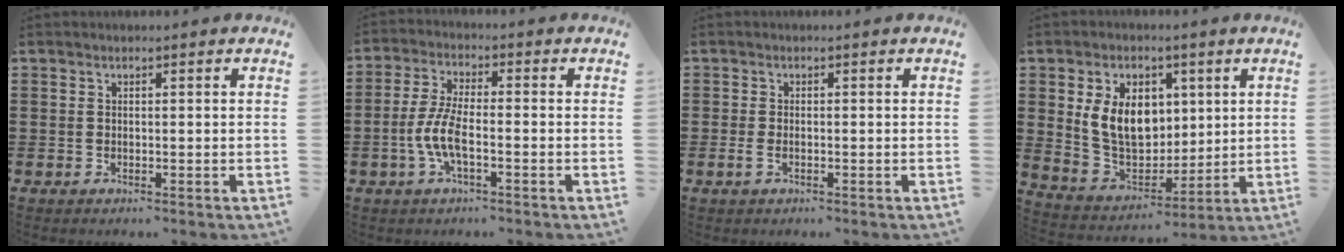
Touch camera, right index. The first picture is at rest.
{"total": 6.0, "force": [-1.9, 1.9, 5.3], "torque": [-0.126, -0.006, -0.044]}
{"total": 1.3, "force": [-0.4, 0.6, 1.1], "torque": [-0.030, -0.005, -0.010]}
{"total": 9.9, "force": [2.3, 7.3, 6.2], "torque": [-0.145, 0.010, 0.040]}